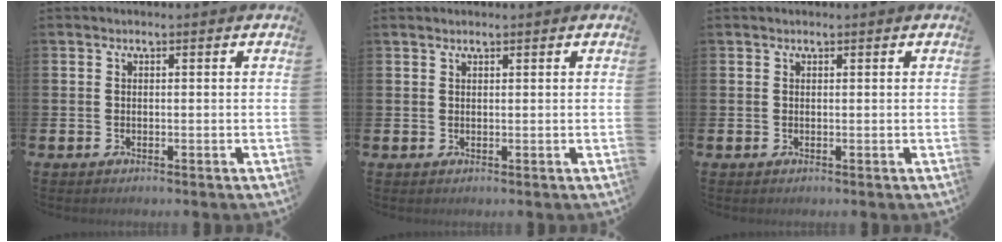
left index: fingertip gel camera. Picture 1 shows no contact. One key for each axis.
{"total": 0.7, "fx": 0.7, "fy": 0.1, "fz": 0.1, "tx": 0.004, "ty": -0.001, "tz": 0.011}
{"total": 0.0}